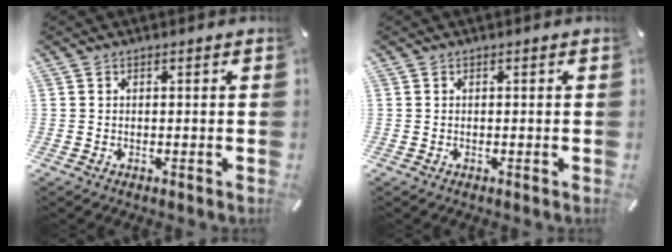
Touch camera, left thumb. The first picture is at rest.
{"total": 0.0}